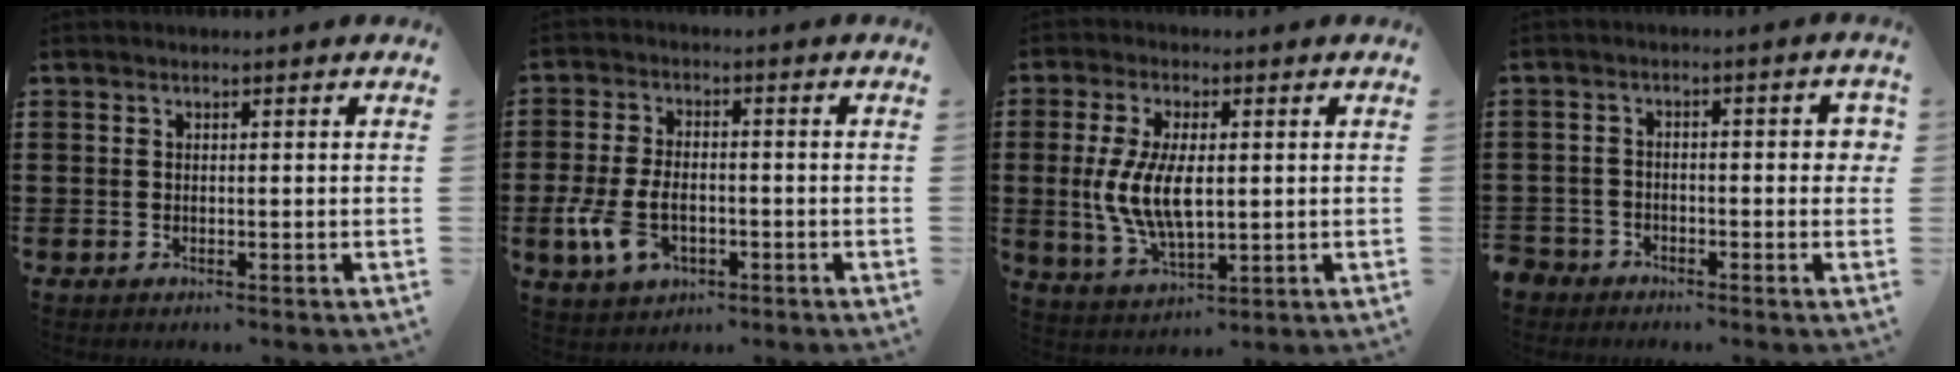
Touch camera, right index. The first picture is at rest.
{"total": 7.4, "force": [-2.3, 4.4, 5.5], "torque": [-0.126, 0.002, -0.046]}
{"total": 8.6, "force": [0.3, 4.1, 7.6], "torque": [-0.169, 0.001, 0.000]}
{"total": 3.0, "force": [-2.4, 1.6, 0.8], "torque": [-0.018, 0.006, -0.054]}